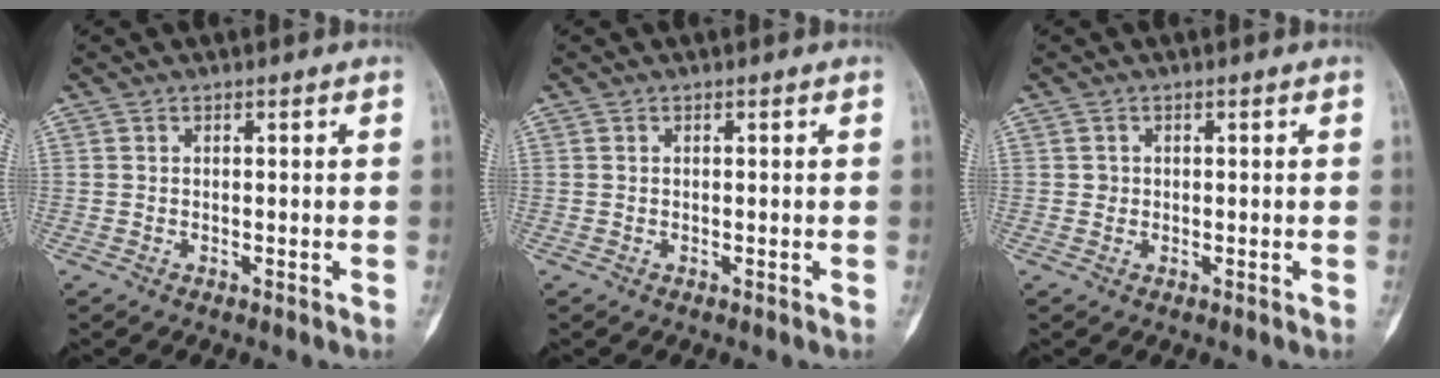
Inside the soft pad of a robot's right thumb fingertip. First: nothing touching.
{"total": 0.0}
{"total": 0.9, "force": [0.0, 0.9, 0.1], "torque": [0.004, 0.003, 0.000]}